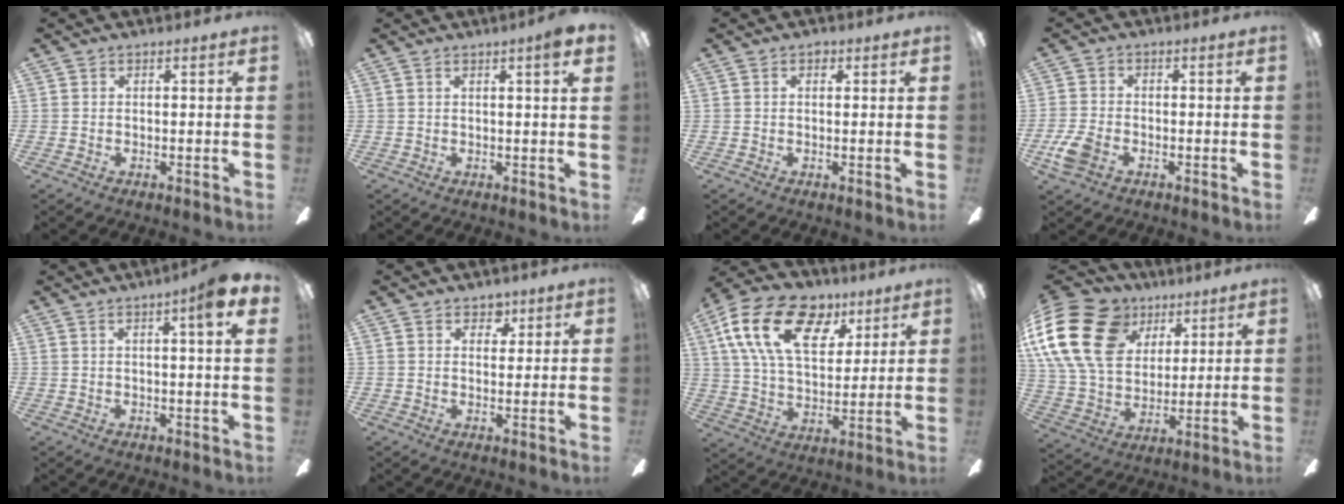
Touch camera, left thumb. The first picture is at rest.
{"total": 3.2, "force": [1.7, 0.0, 2.7], "torque": [-0.038, -0.006, 0.025]}
{"total": 1.2, "force": [0.7, 0.9, 0.4], "torque": [0.007, -0.003, 0.008]}
{"total": 5.9, "force": [-2.6, 3.8, 3.7], "torque": [-0.086, 0.004, -0.049]}
{"total": 5.7, "force": [2.8, 0.4, 4.9], "torque": [-0.067, -0.009, 0.037]}
{"total": 3.6, "force": [2.5, 2.4, 0.8], "torque": [0.007, -0.012, 0.040]}
{"total": 20.9, "force": [9.9, 12.4, 13.5], "torque": [-0.244, -0.028, 0.174]}
{"total": 23.1, "force": [8.7, 16.8, 13.2], "torque": [-0.279, -0.030, 0.162]}